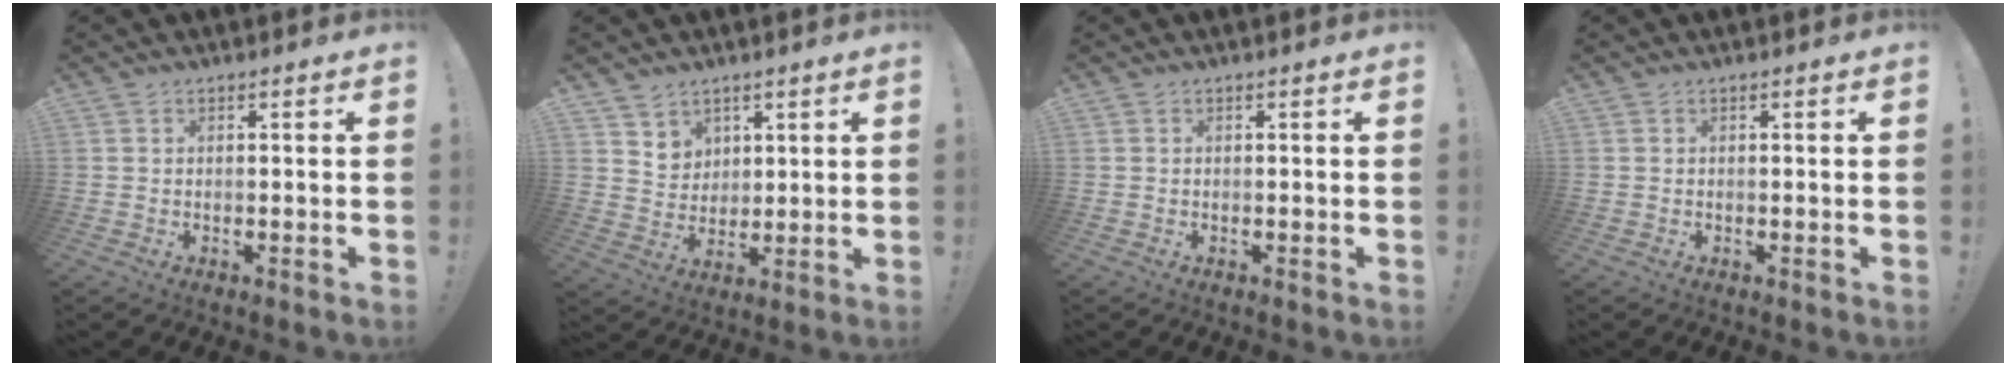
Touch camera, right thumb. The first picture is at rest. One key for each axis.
{"total": 6.4, "fx": 4.4, "fy": 4.6, "fz": 0.5, "tx": -0.001, "ty": -0.039, "tz": 0.085}
{"total": 0.0}
{"total": 0.0}